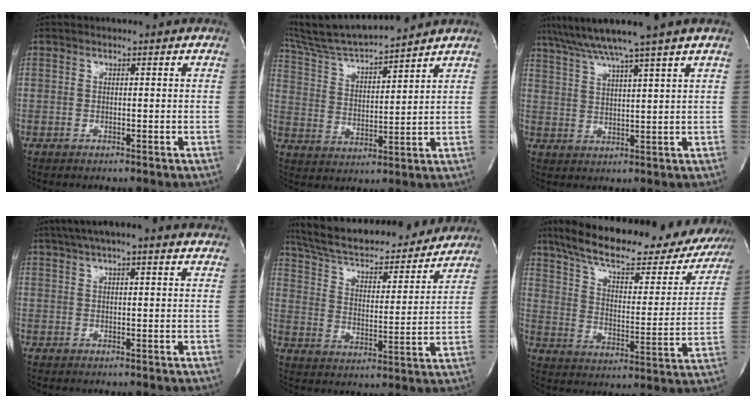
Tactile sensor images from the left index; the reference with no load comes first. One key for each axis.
{"total": 13.9, "fx": 12.9, "fy": 0.2, "fz": 5.3, "tx": -0.107, "ty": 0.012, "tz": 0.231}
{"total": 10.1, "fx": 8.1, "fy": -2.8, "fz": 5.3, "tx": -0.093, "ty": 0.005, "tz": 0.134}
{"total": 13.0, "fx": 10.9, "fy": 1.5, "fz": 7.0, "tx": -0.116, "ty": 0.041, "tz": 0.140}
{"total": 26.2, "fx": 23.5, "fy": 5.9, "fz": 10.0, "tx": -0.169, "ty": -0.006, "tz": 0.327}
{"total": 29.8, "fx": 24.1, "fy": 8.2, "fz": 15.4, "tx": -0.242, "ty": -0.007, "tz": 0.312}